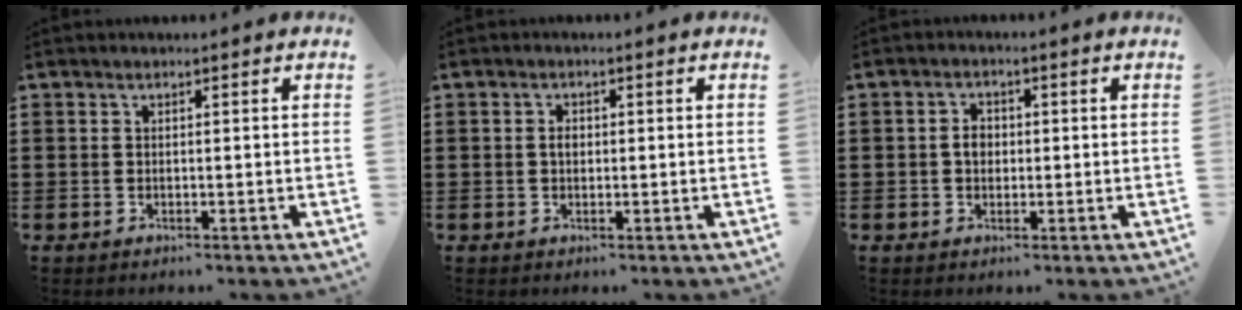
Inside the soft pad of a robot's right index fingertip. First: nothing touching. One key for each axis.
{"total": 1.6, "fx": 0.1, "fy": 1.0, "fz": 1.2, "tx": -0.026, "ty": 0.006, "tz": 0.000}
{"total": 2.5, "fx": -0.1, "fy": 1.9, "fz": 1.7, "tx": -0.035, "ty": 0.006, "tz": -0.003}